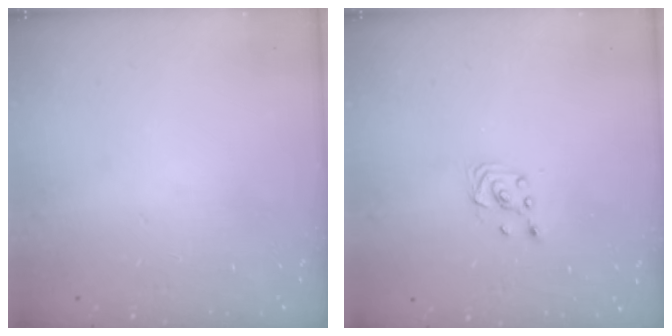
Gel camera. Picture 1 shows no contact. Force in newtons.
{"total": 2.6, "press": 2.4, "slide": 1.0}